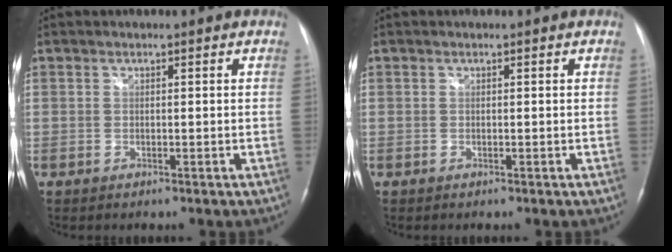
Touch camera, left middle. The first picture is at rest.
{"total": 0.0}